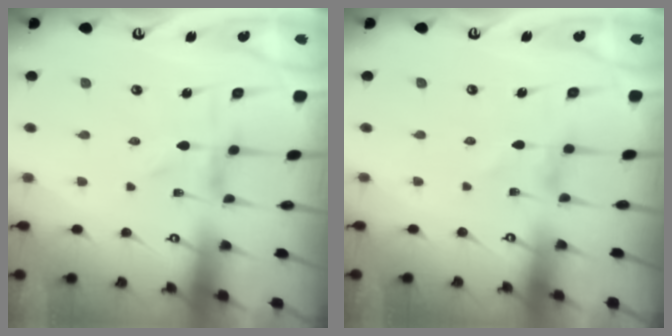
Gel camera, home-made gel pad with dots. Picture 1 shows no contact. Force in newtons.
{"total": 0.0}